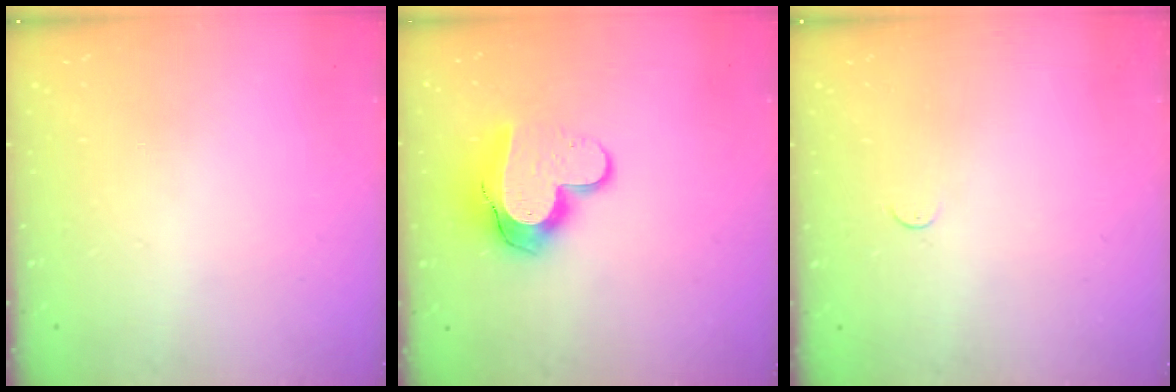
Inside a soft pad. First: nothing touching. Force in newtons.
{"total": 13.3, "press": 13.3, "slide": 1.1}
{"total": 2.7, "press": 2.7, "slide": 0.4}